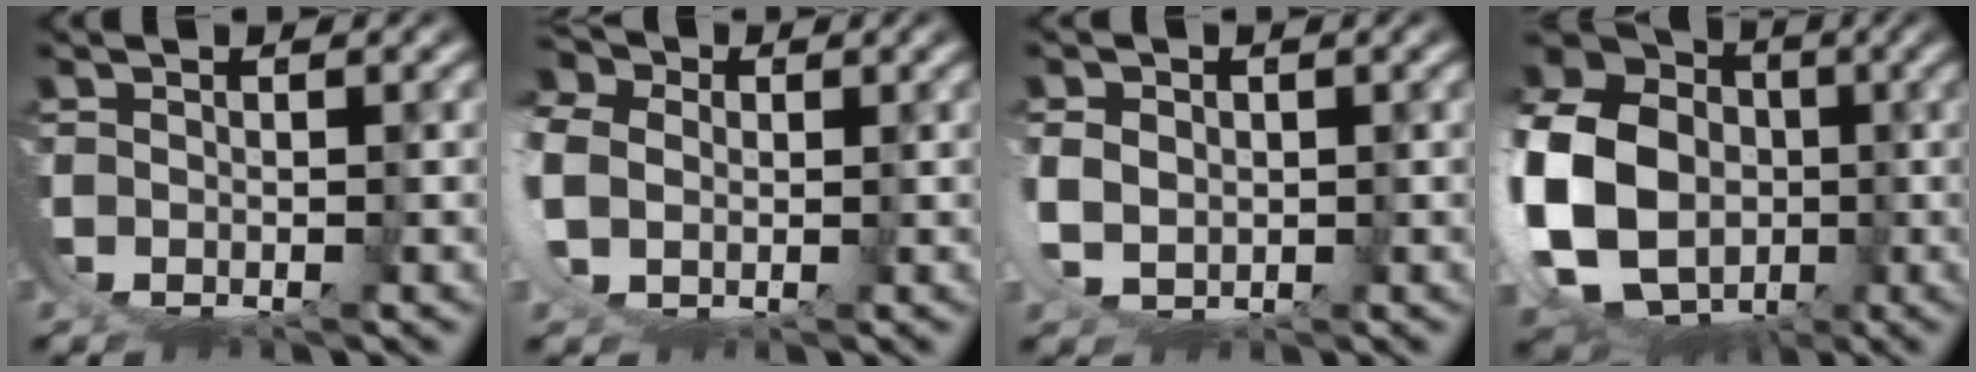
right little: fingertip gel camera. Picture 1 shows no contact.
{"total": 4.5, "force": [1.9, 2.9, 2.9], "torque": [-0.074, -0.004, 0.033]}
{"total": 2.3, "force": [0.7, 1.4, 1.7], "torque": [-0.042, -0.014, 0.027]}
{"total": 19.0, "force": [-0.5, 16.2, 9.9], "torque": [-0.245, -0.046, -0.014]}